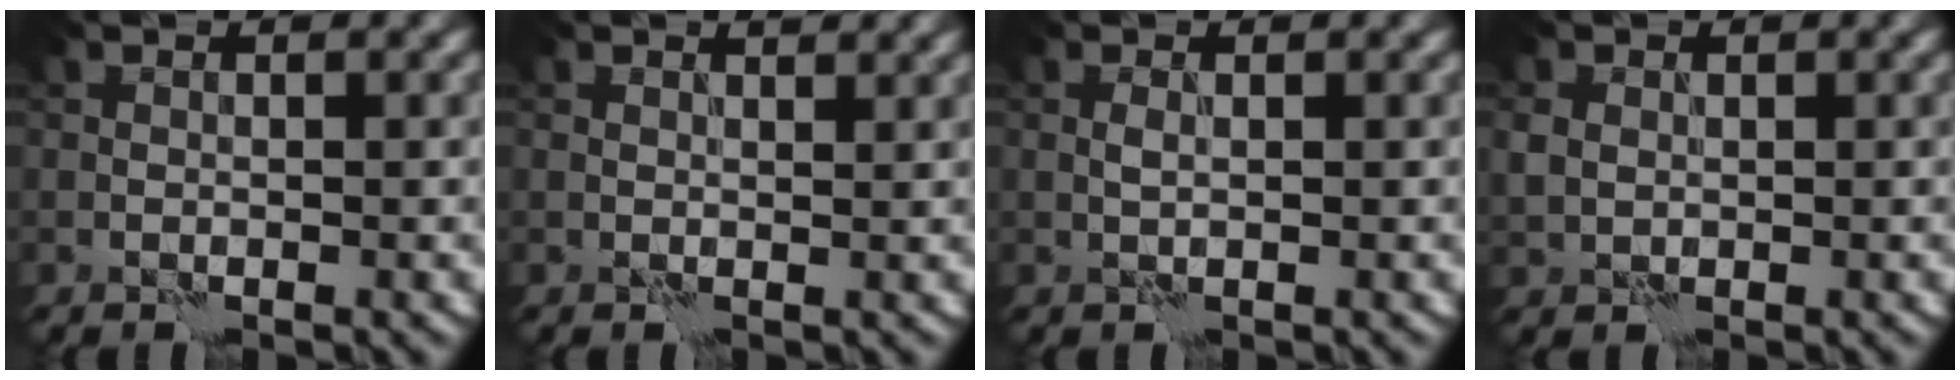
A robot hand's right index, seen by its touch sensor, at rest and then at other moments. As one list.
[{"total": 0.9, "force": [0.7, 0.3, 0.5], "torque": [-0.006, -0.001, 0.012]}, {"total": 0.7, "force": [0.0, 0.2, 0.7], "torque": [-0.016, 0.002, 0.000]}, {"total": 1.5, "force": [0.3, 1.3, 0.6], "torque": [-0.016, 0.001, 0.004]}]